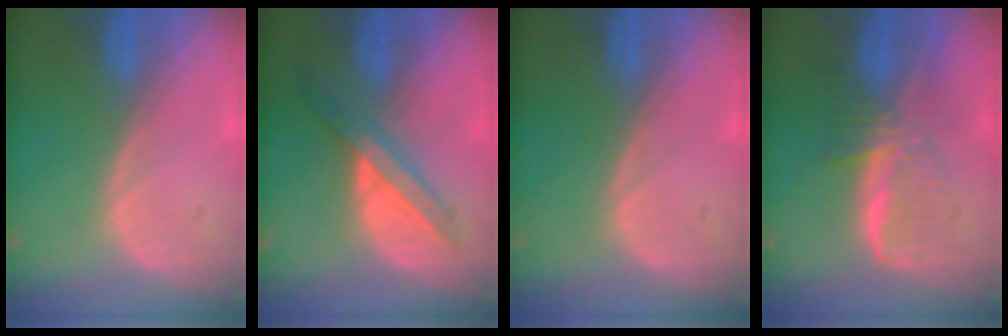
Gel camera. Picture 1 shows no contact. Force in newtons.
{"total": 5.9, "press": 5.7, "slide": 1.5}
{"total": 0.0}
{"total": 7.3, "press": 6.6, "slide": 3.1}